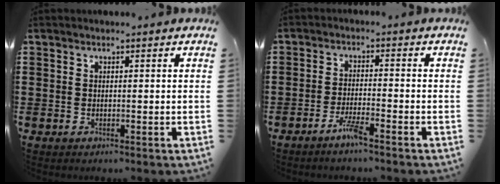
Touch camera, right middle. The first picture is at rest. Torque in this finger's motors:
{"motor_torque": [0.06, -0.04, 0.12, 0.05]}